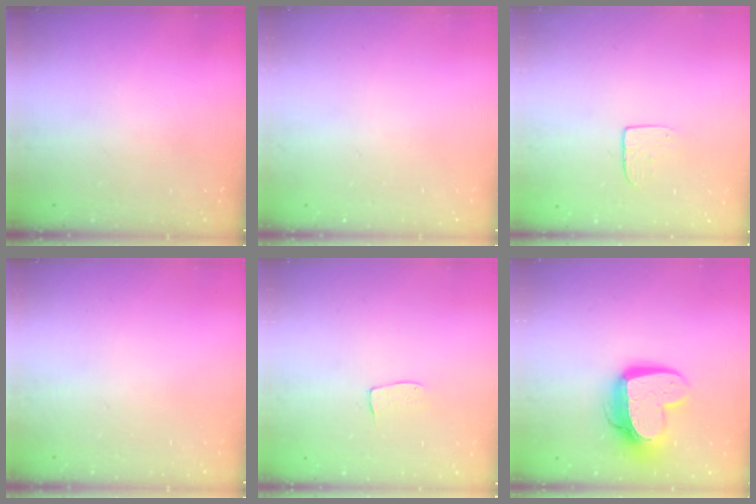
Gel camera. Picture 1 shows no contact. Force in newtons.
{"total": 0.0}
{"total": 5.0, "press": 5.0, "slide": 0.4}
{"total": 0.0}
{"total": 5.2, "press": 5.2, "slide": 0.3}
{"total": 14.9, "press": 14.9, "slide": 1.1}